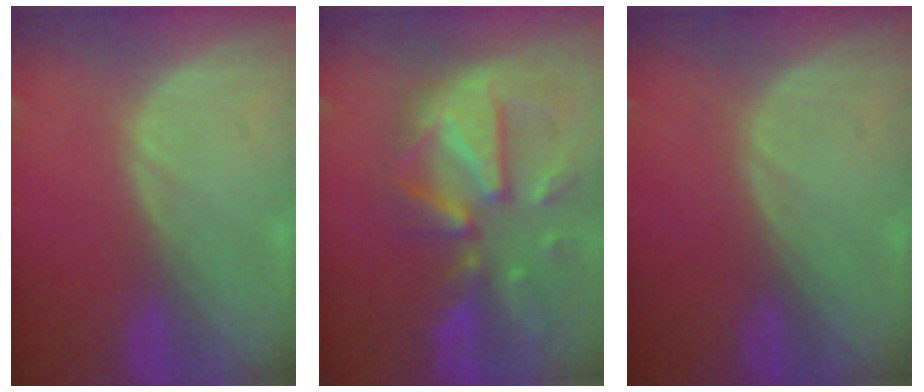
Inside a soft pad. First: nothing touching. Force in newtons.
{"total": 12.1, "press": 10.5, "slide": 6.2}
{"total": 0.0}